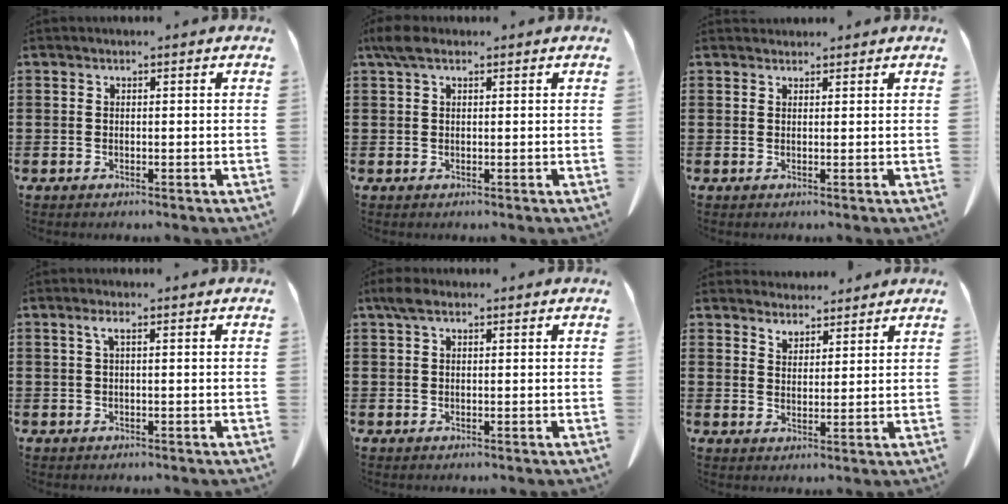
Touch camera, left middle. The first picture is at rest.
{"total": 2.6, "force": [1.3, 1.2, 1.9], "torque": [-0.043, 0.005, 0.024]}
{"total": 1.2, "force": [1.1, 0.3, 0.0], "torque": [-0.003, -0.001, 0.023]}
{"total": 1.7, "force": [0.2, 0.3, 1.6], "torque": [-0.032, 0.000, 0.004]}
{"total": 1.9, "force": [0.8, 1.0, 1.4], "torque": [-0.033, 0.005, 0.015]}
{"total": 3.9, "force": [3.7, 1.3, -0.3], "torque": [-0.006, -0.011, 0.072]}